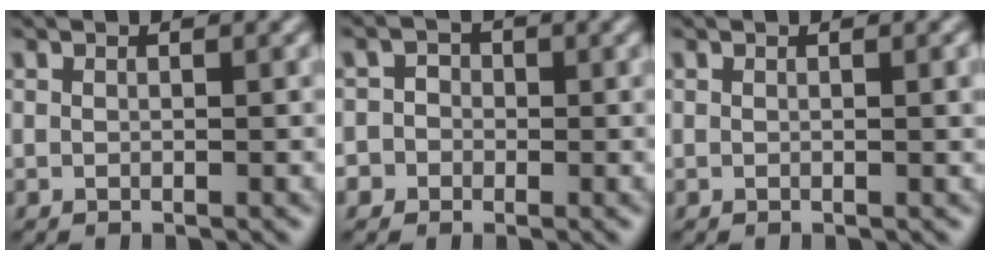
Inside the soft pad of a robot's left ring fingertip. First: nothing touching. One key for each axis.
{"total": 3.7, "fx": -1.4, "fy": 3.3, "fz": 0.6, "tx": 0.021, "ty": 0.009, "tz": -0.048}
{"total": 0.9, "fx": 0.1, "fy": 0.1, "fz": 0.9, "tx": -0.011, "ty": -0.001, "tz": 0.000}